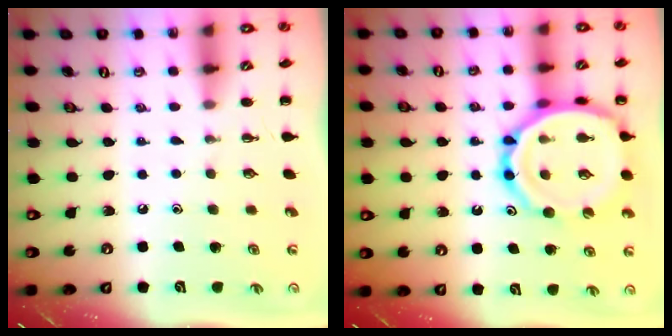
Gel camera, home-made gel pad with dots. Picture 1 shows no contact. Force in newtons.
{"total": 19.1, "press": 18.9, "slide": 2.8}